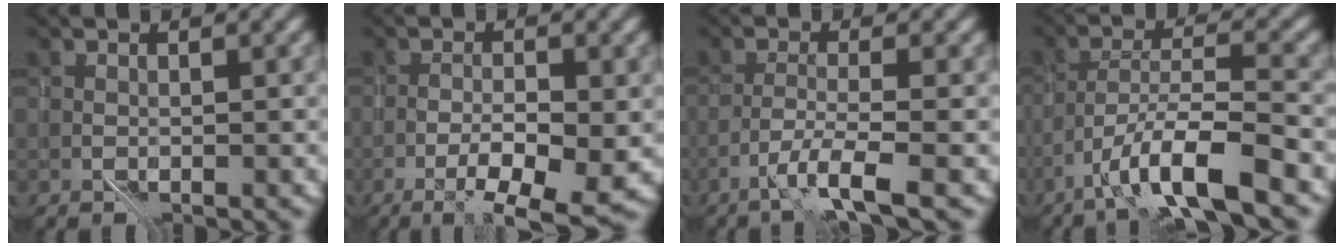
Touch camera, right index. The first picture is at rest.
{"total": 4.6, "force": [-2.0, 0.7, 4.1], "torque": [-0.064, 0.001, -0.030]}
{"total": 2.5, "force": [-1.5, -0.6, 1.9], "torque": [-0.033, 0.009, -0.045]}
{"total": 6.2, "force": [-4.1, 0.5, 4.6], "torque": [-0.079, 0.010, -0.077]}